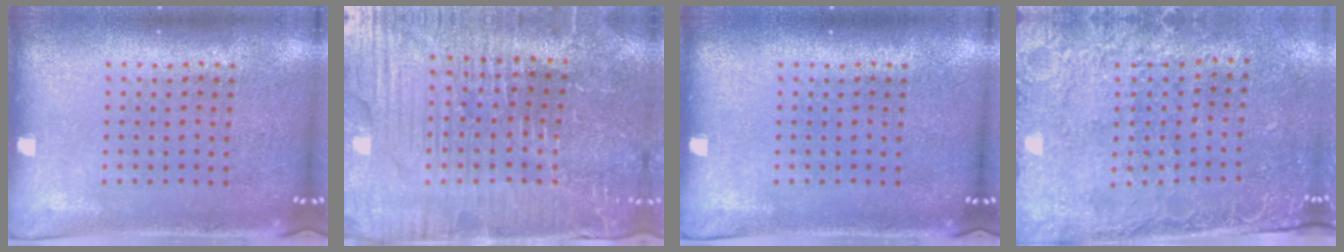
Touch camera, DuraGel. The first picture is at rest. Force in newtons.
{"total": 4.2, "press": 4.2, "slide": 0.7}
{"total": 0.0}
{"total": 2.5, "press": 2.2, "slide": 1.3}